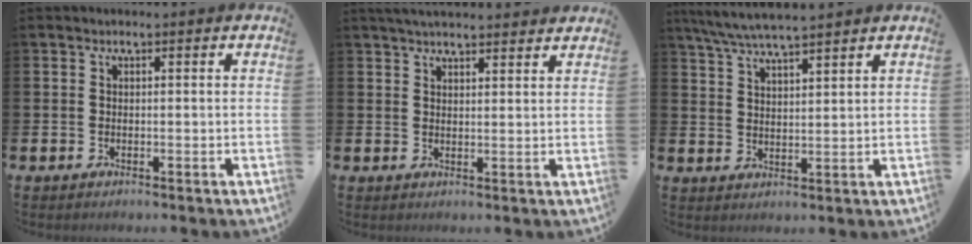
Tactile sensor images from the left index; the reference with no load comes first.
{"total": 3.3, "force": [3.2, 0.3, 0.7], "torque": [-0.017, -0.012, 0.059]}
{"total": 5.7, "force": [5.4, 0.2, 2.0], "torque": [-0.057, -0.021, 0.097]}